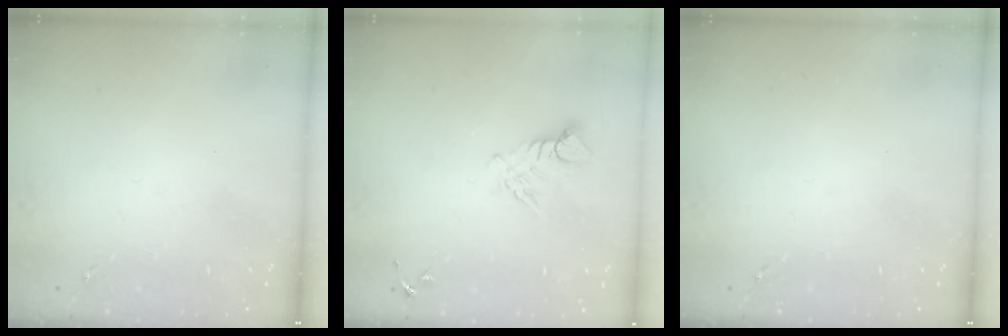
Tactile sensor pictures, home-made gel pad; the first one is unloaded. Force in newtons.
{"total": 6.5, "press": 6.5, "slide": 0.3}
{"total": 0.0}